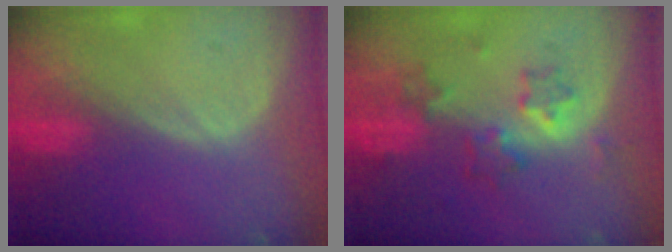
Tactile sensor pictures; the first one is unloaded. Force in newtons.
{"total": 6.2, "press": 5.8, "slide": 1.9}